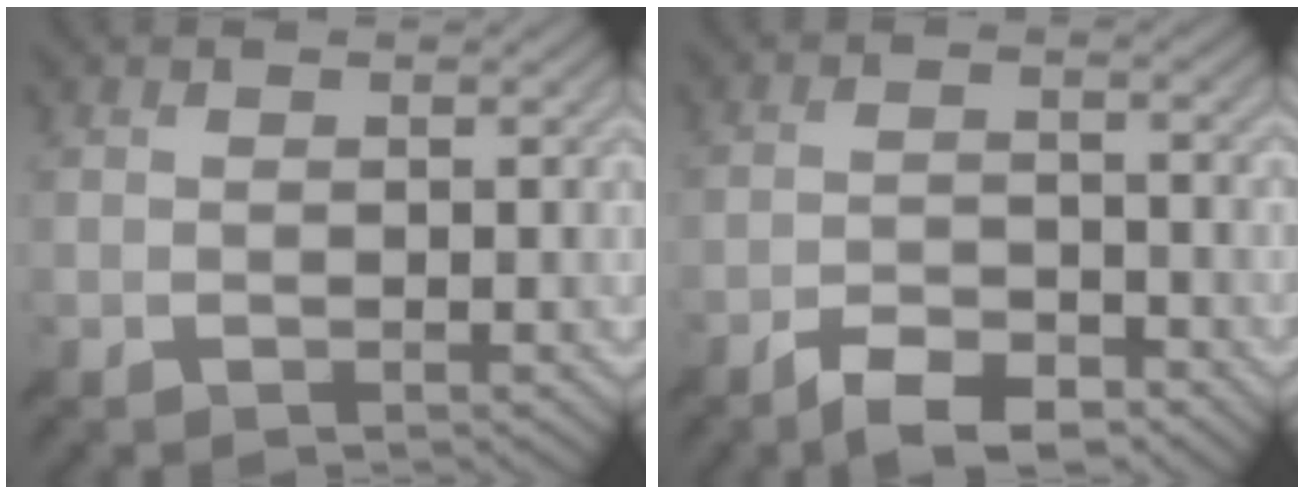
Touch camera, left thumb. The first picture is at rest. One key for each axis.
{"total": 6.2, "fx": -4.5, "fy": 1.7, "fz": 3.9, "tx": -0.074, "ty": 0.002, "tz": -0.084}